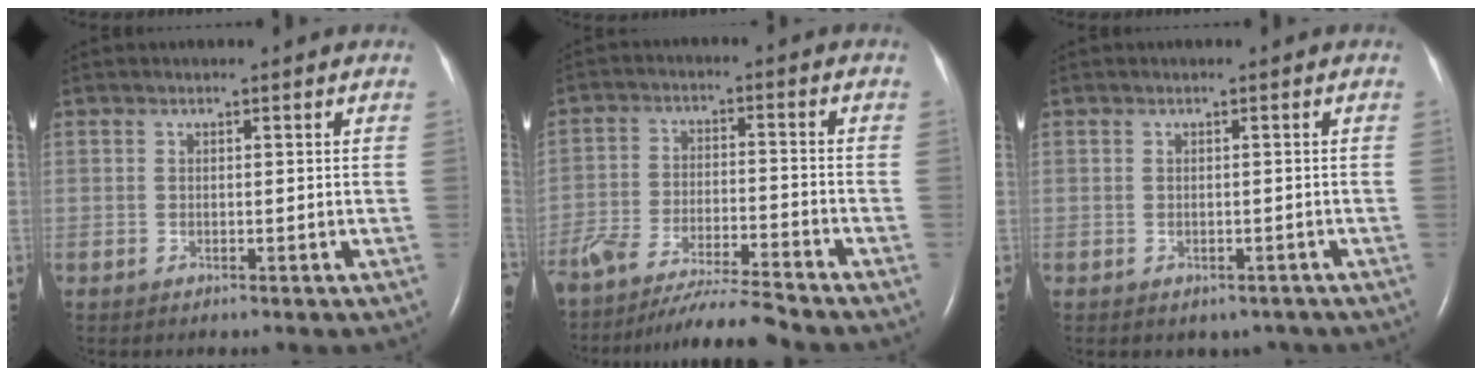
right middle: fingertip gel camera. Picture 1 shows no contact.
{"total": 12.1, "force": [-11.2, -0.9, 4.5], "torque": [-0.074, -0.016, -0.195]}
{"total": 2.2, "force": [-1.6, 1.4, 0.4], "torque": [-0.003, 0.006, -0.017]}